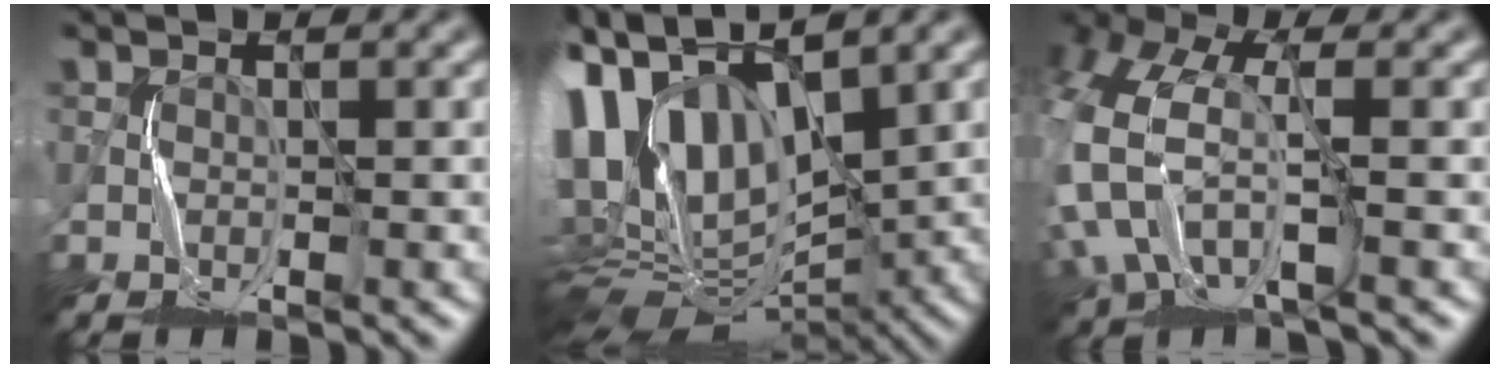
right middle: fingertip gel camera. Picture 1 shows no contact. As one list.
[{"total": 13.6, "force": [1.7, 9.0, 10.1], "torque": [-0.205, 0.016, 0.038]}, {"total": 8.7, "force": [-0.7, 5.5, 6.7], "torque": [-0.192, -0.023, -0.018]}]